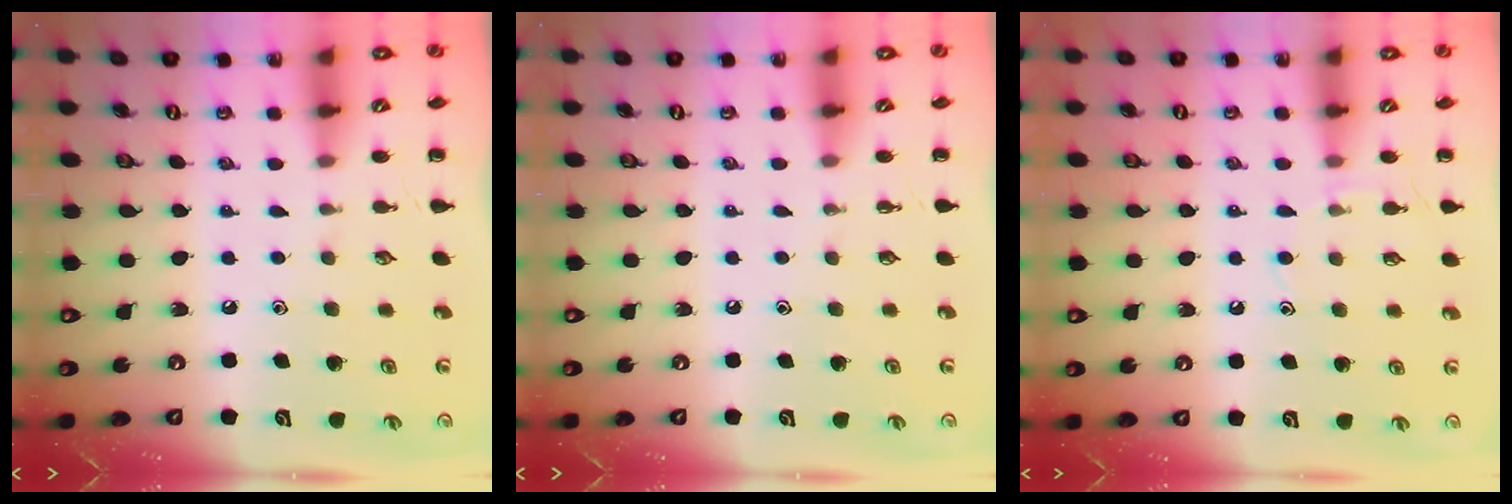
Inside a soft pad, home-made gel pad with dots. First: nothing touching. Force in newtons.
{"total": 0.0}
{"total": 5.5, "press": 5.2, "slide": 1.8}